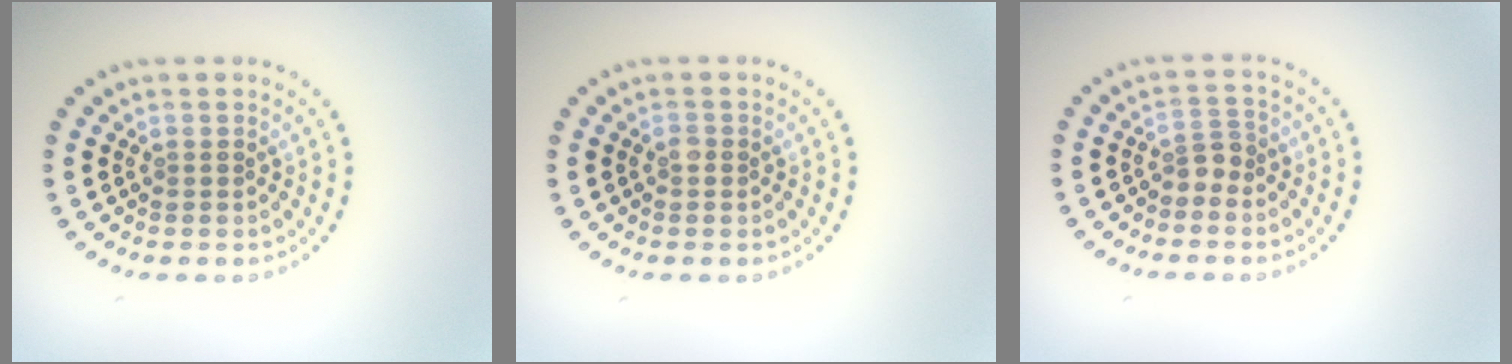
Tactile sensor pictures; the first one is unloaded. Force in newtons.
{"total": 0.6, "press": 0.5, "slide": 0.3}
{"total": 1.8, "press": 1.4, "slide": 1.1}